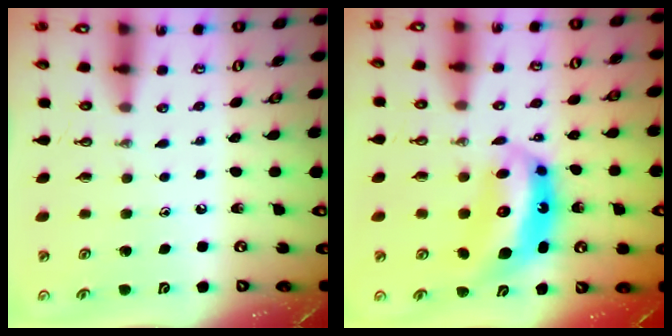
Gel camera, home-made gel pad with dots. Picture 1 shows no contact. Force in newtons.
{"total": 10.3, "press": 10.3, "slide": 1.1}